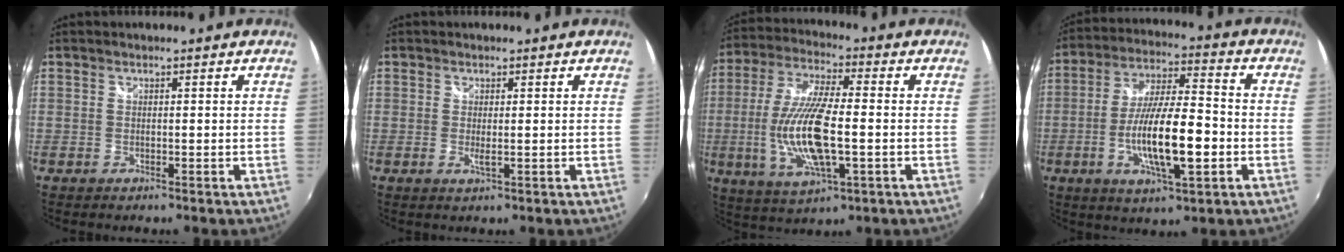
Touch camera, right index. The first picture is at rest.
{"total": 1.5, "force": [-0.1, 0.1, 1.5], "torque": [-0.030, -0.005, -0.003]}
{"total": 15.6, "force": [-2.4, 4.6, 14.7], "torque": [-0.299, -0.010, -0.042]}
{"total": 14.7, "force": [-3.8, 3.4, 13.7], "torque": [-0.260, -0.008, -0.066]}